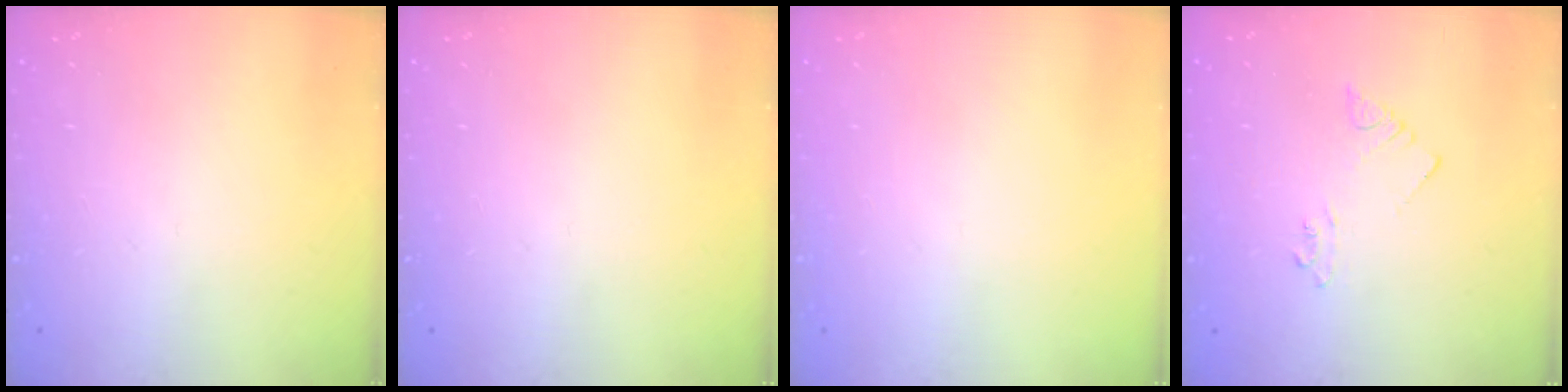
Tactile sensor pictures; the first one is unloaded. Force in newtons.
{"total": 0.0}
{"total": 0.0}
{"total": 3.6, "press": 3.6, "slide": 0.6}